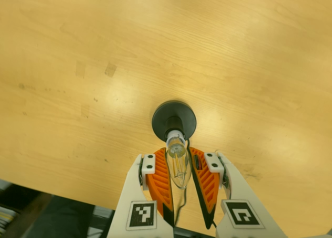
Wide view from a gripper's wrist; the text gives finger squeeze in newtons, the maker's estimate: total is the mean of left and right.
{"total": 13.4, "left": 13.4, "right": 13.4}